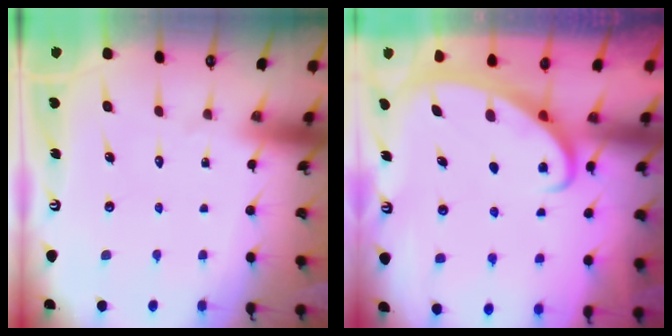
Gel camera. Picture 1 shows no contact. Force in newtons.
{"total": 2.6, "press": 2.6, "slide": 0.3}